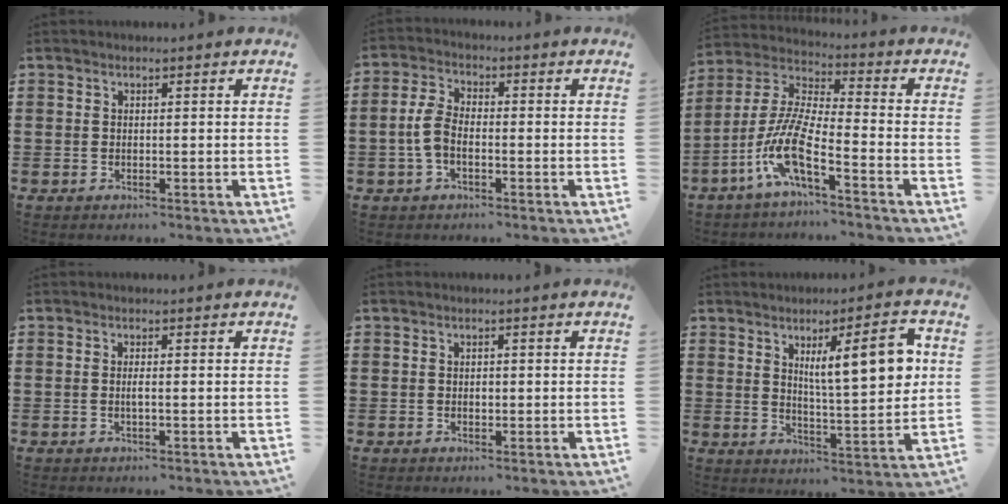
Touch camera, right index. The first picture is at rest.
{"total": 4.7, "force": [-1.4, 2.4, 3.8], "torque": [-0.105, -0.008, -0.036]}
{"total": 10.0, "force": [-5.7, 1.4, 8.1], "torque": [-0.194, -0.024, -0.117]}
{"total": 1.2, "force": [-0.3, 0.0, 1.2], "torque": [-0.024, -0.005, -0.005]}
{"total": 0.9, "force": [-0.1, 0.4, 0.8], "torque": [-0.018, -0.002, -0.002]}
{"total": 10.3, "force": [3.3, 2.4, 9.5], "torque": [-0.150, -0.005, 0.049]}